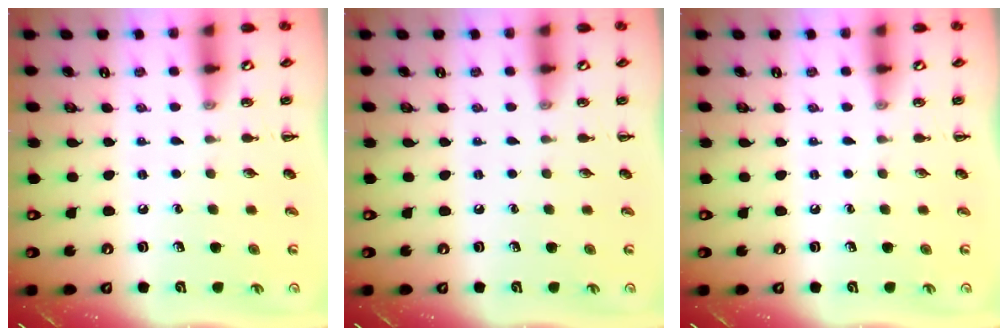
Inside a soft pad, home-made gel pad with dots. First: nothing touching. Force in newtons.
{"total": 0.0}
{"total": 0.0}